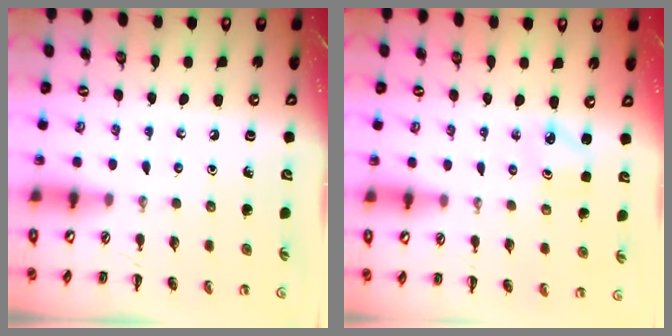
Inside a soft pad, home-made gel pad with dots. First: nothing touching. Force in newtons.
{"total": 1.9, "press": 1.9, "slide": 0.4}